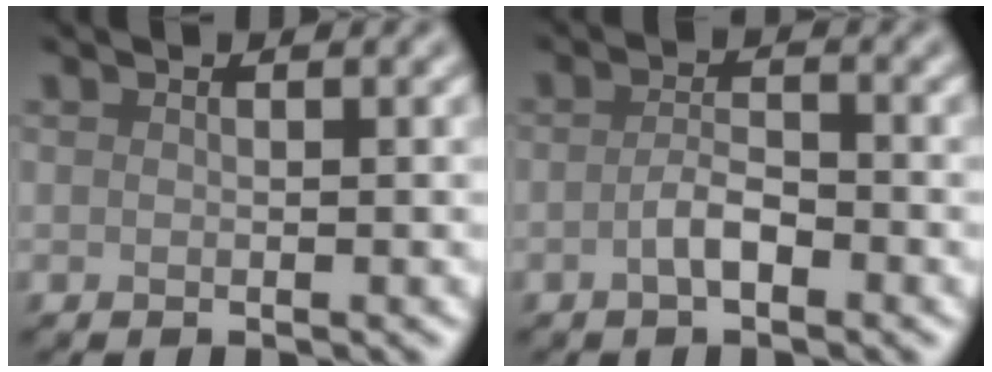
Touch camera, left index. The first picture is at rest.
{"total": 2.2, "force": [-0.9, 0.8, 1.8], "torque": [-0.038, 0.001, -0.021]}